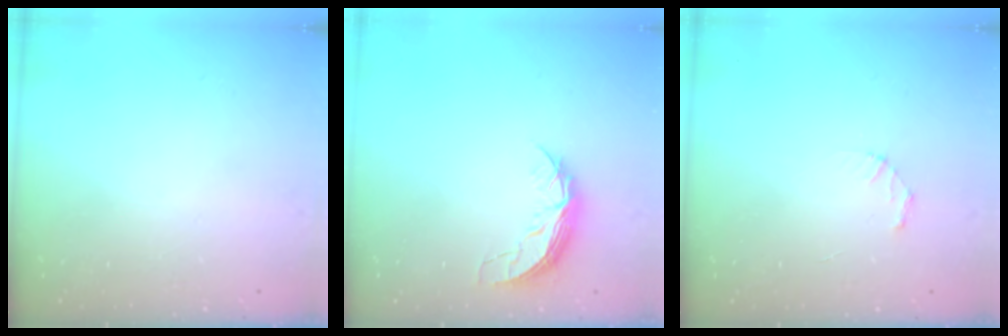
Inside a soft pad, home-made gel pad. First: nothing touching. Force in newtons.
{"total": 6.9, "press": 6.9, "slide": 0.5}
{"total": 2.1, "press": 2.1, "slide": 0.2}